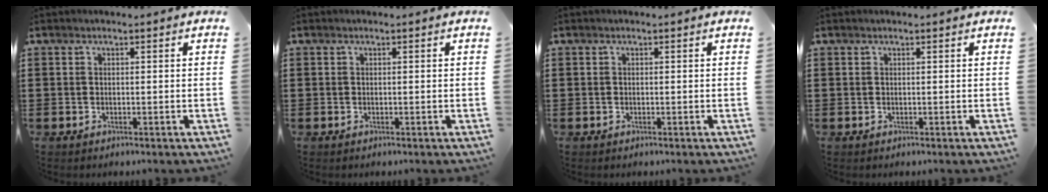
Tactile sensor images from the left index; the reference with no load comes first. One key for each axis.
{"total": 0.0}
{"total": 0.0}
{"total": 0.0}